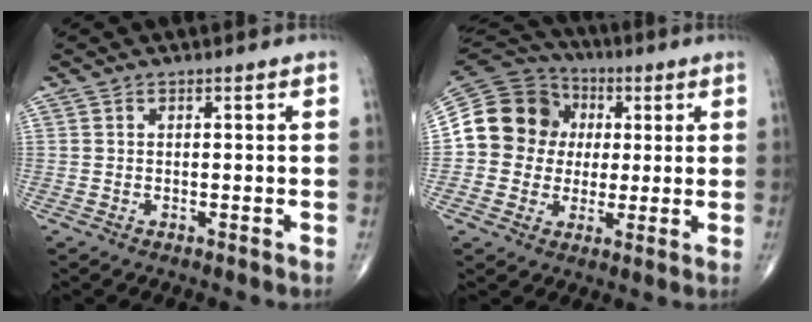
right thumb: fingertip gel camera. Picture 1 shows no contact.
{"total": 15.2, "force": [1.4, 13.9, 6.1], "torque": [-0.089, 0.031, 0.022]}